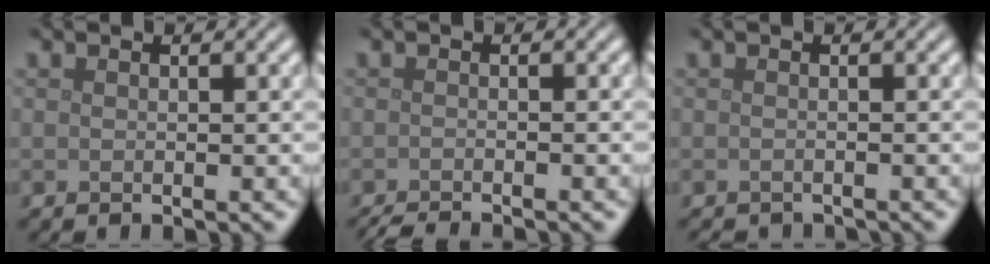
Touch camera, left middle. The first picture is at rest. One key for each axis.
{"total": 2.5, "fx": -2.3, "fy": 0.2, "fz": 1.0, "tx": -0.017, "ty": -0.004, "tz": -0.043}
{"total": 1.3, "fx": -1.3, "fy": 0.1, "fz": 0.0, "tx": 0.004, "ty": -0.006, "tz": -0.018}